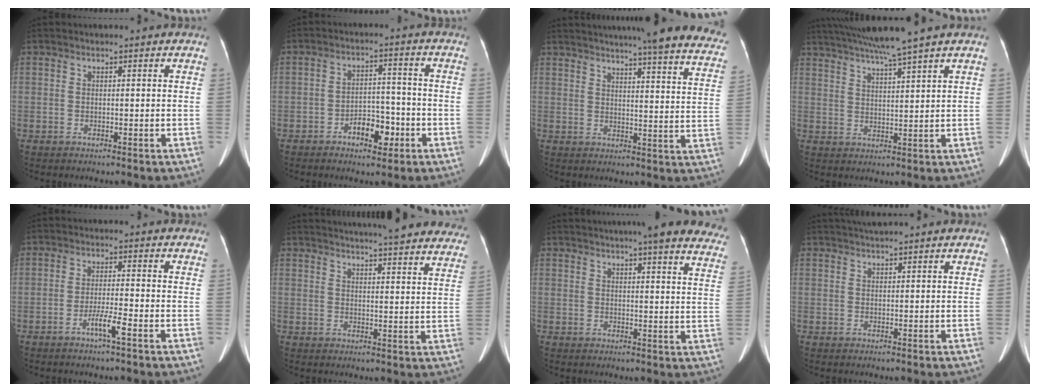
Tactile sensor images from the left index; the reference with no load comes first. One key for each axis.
{"total": 5.8, "fx": -3.1, "fy": 2.9, "fz": 3.9, "tx": -0.059, "ty": 0.016, "tz": -0.049}
{"total": 29.8, "fx": 26.4, "fy": 2.2, "fz": 13.8, "tx": -0.174, "ty": -0.062, "tz": 0.302}
{"total": 9.3, "fx": 7.8, "fy": -1.9, "fz": 4.7, "tx": -0.080, "ty": 0.008, "tz": 0.127}
{"total": 3.6, "fx": -2.1, "fy": -0.4, "fz": 2.9, "tx": -0.055, "ty": -0.005, "tz": -0.044}
{"total": 29.0, "fx": 26.4, "fy": 3.9, "fz": 11.3, "tx": -0.176, "ty": -0.038, "tz": 0.311}
{"total": 21.3, "fx": 18.5, "fy": 2.1, "fz": 10.3, "tx": -0.123, "ty": -0.019, "tz": 0.203}
{"total": 2.5, "fx": 2.2, "fy": -0.5, "fz": 1.0, "tx": -0.013, "ty": 0.017, "tz": 0.043}